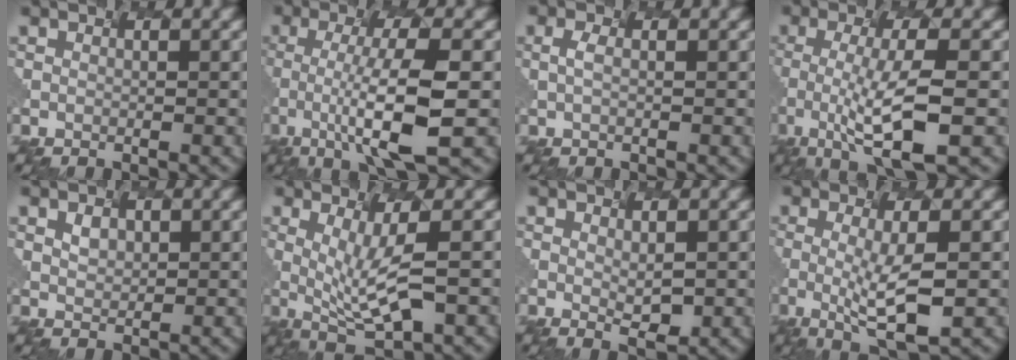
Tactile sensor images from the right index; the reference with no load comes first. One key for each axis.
{"total": 6.7, "fx": -2.4, "fy": 0.9, "fz": 6.2, "tx": -0.120, "ty": -0.006, "tz": -0.017}
{"total": 1.0, "fx": -0.8, "fy": -0.6, "fz": -0.2, "tx": -0.020, "ty": -0.003, "tz": 0.016}
{"total": 5.9, "fx": -2.5, "fy": 0.7, "fz": 5.2, "tx": -0.108, "ty": -0.009, "tz": -0.018}
{"total": 0.8, "fx": 0.0, "fy": -0.2, "fz": -0.7, "tx": -0.017, "ty": -0.009, "tz": 0.035}
{"total": 5.5, "fx": -1.1, "fy": 1.0, "fz": 5.3, "tx": -0.127, "ty": -0.013, "tz": 0.014}
{"total": 0.8, "fx": 0.0, "fy": -0.6, "fz": 0.5, "tx": -0.033, "ty": -0.012, "tz": 0.033}
{"total": 3.9, "fx": -1.5, "fy": 0.4, "fz": 3.6, "tx": -0.081, "ty": -0.015, "tz": 0.007}